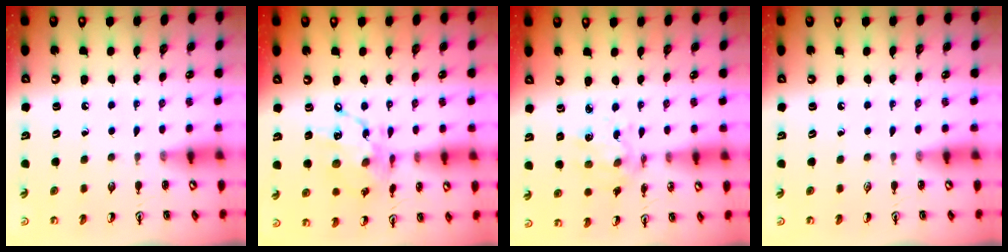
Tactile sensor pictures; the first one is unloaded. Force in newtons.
{"total": 14.9, "press": 14.8, "slide": 1.0}
{"total": 5.6, "press": 5.4, "slide": 1.5}
{"total": 0.0}